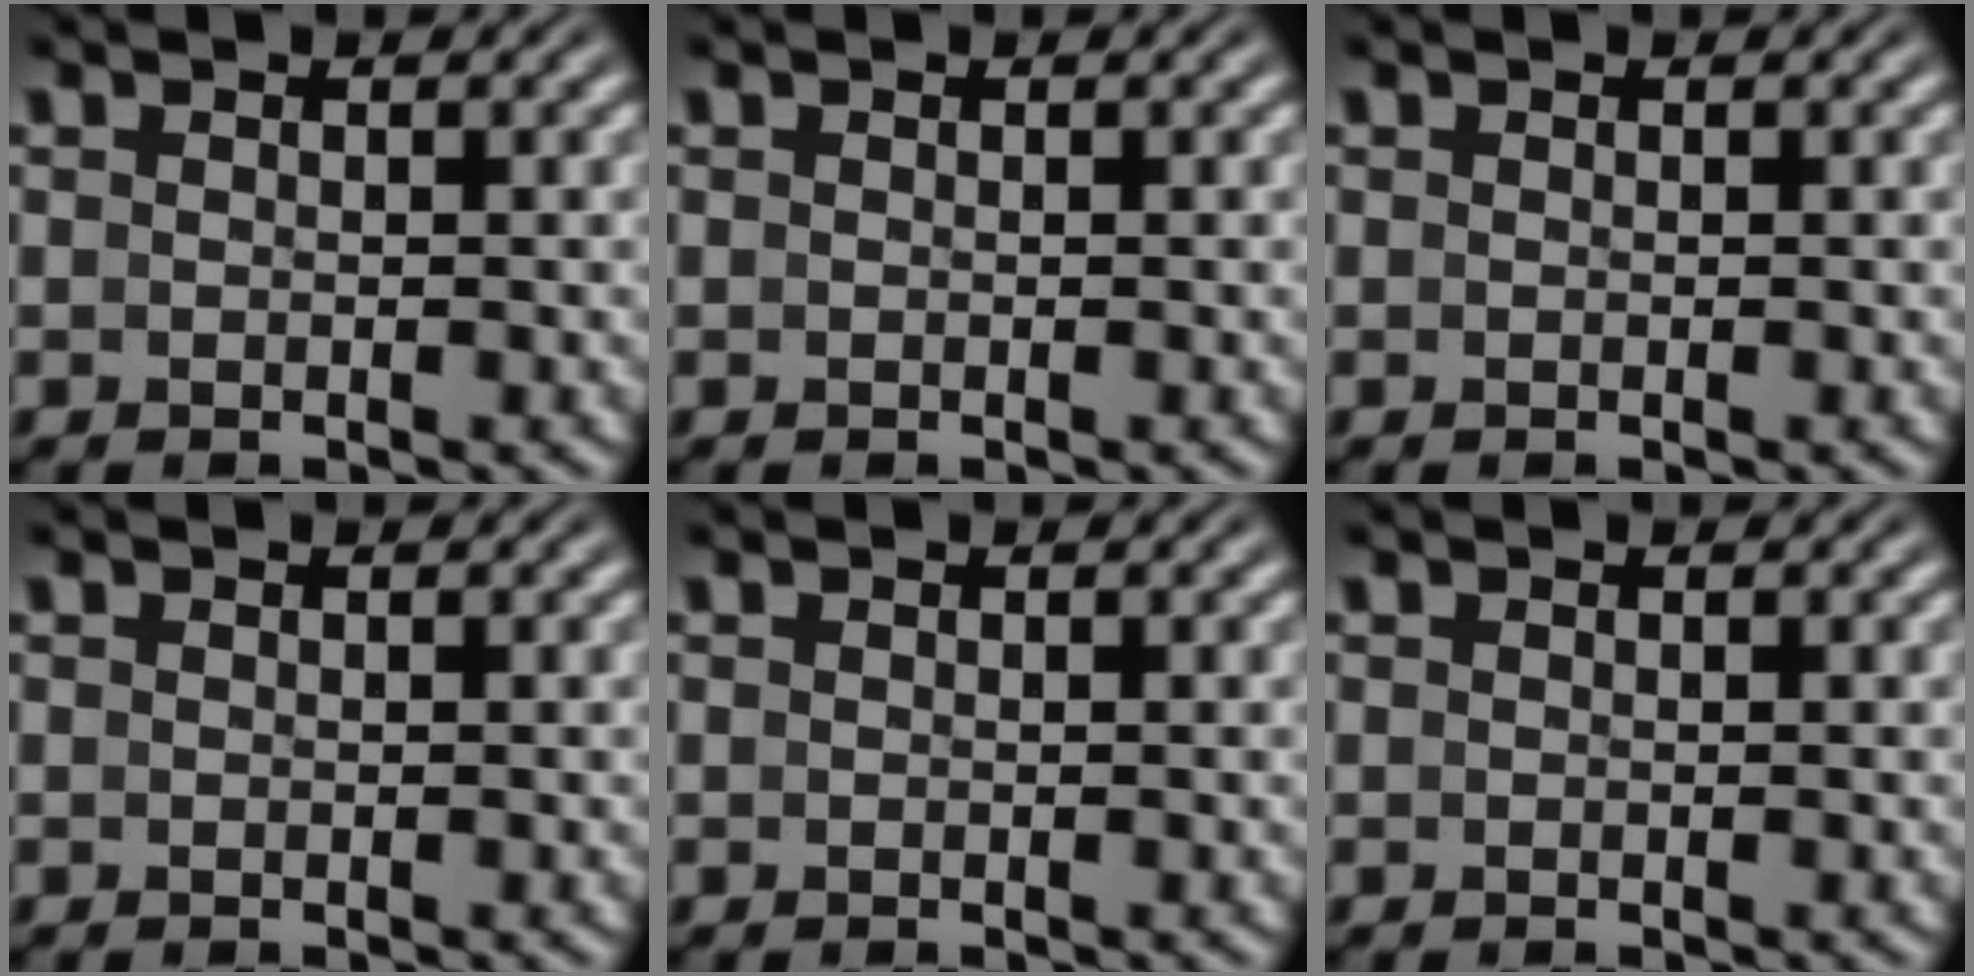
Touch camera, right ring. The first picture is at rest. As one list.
[{"total": 0.0}, {"total": 0.0}, {"total": 0.0}, {"total": 0.0}, {"total": 0.0}]